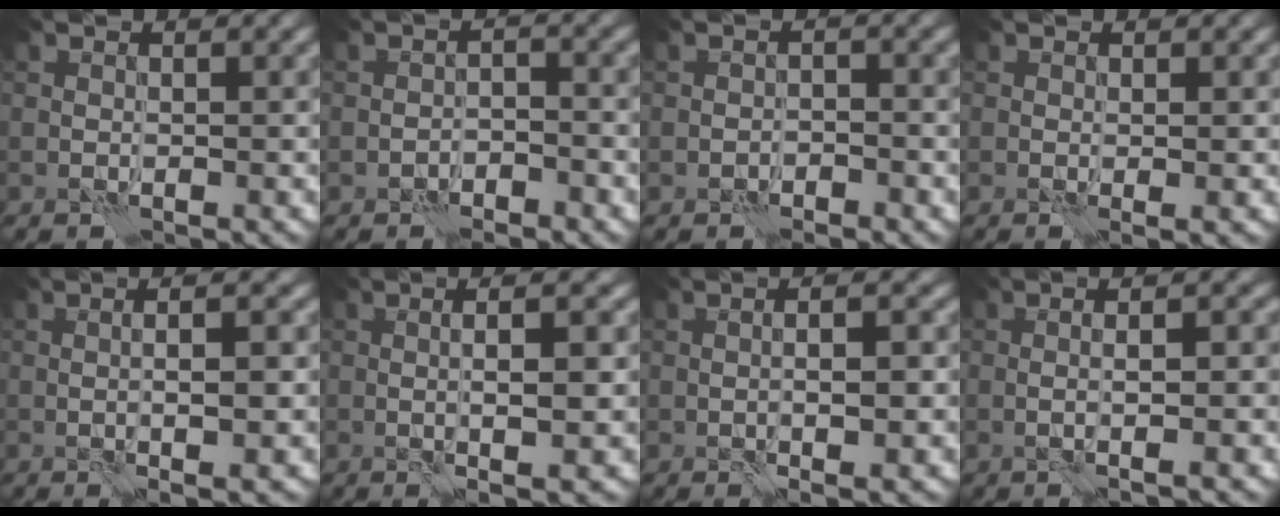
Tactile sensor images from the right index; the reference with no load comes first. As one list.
[{"total": 2.0, "force": [-1.4, 0.6, 1.3], "torque": [-0.018, 0.008, -0.028]}, {"total": 1.4, "force": [-0.9, 0.5, 0.9], "torque": [-0.012, 0.005, -0.018]}, {"total": 1.0, "force": [0.0, 0.1, 1.0], "torque": [-0.014, -0.002, -0.002]}, {"total": 5.9, "force": [-0.2, 1.7, 5.7], "torque": [-0.064, 0.008, -0.008]}, {"total": 6.7, "force": [0.0, 1.6, 6.5], "torque": [-0.084, 0.010, 0.001]}, {"total": 5.5, "force": [-0.3, 1.7, 5.2], "torque": [-0.048, 0.006, -0.010]}, {"total": 6.4, "force": [0.1, 1.9, 6.1], "torque": [-0.068, 0.016, -0.010]}]